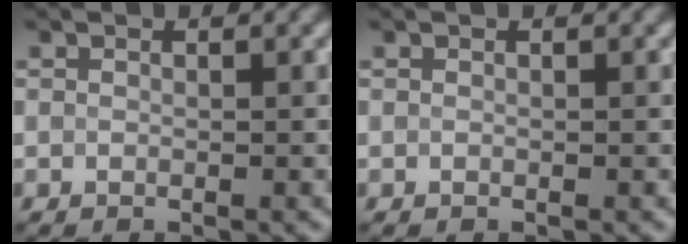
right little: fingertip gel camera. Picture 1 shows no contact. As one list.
[{"total": 0.0}]